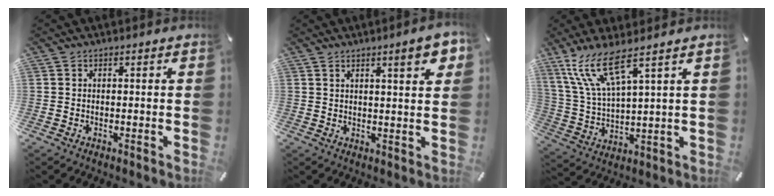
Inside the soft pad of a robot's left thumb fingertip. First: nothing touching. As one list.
[{"total": 6.7, "force": [3.5, 1.2, 5.6], "torque": [-0.080, -0.012, 0.051]}, {"total": 12.6, "force": [7.9, 3.0, 9.3], "torque": [-0.219, -0.030, 0.140]}]